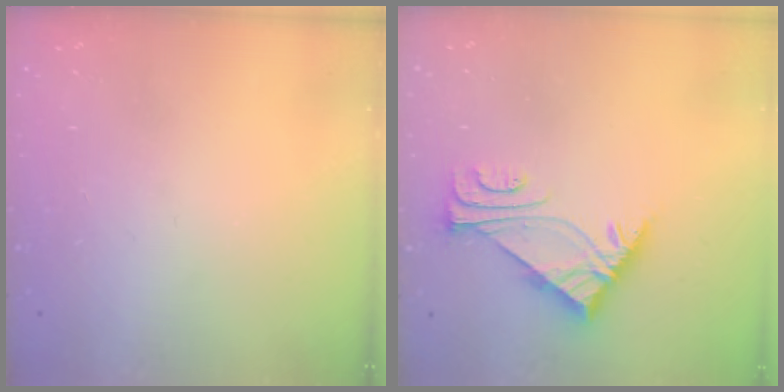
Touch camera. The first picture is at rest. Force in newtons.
{"total": 6.0, "press": 5.9, "slide": 0.8}